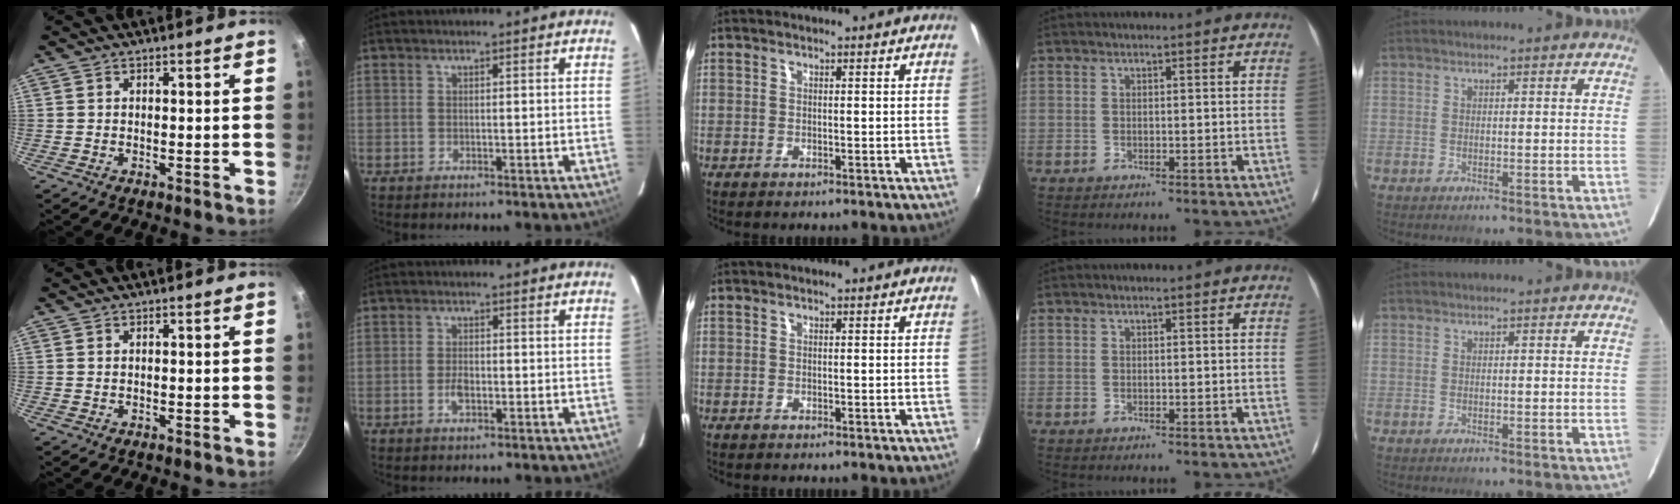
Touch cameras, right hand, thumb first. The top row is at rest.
{"index": {"total": 2.9, "force": [-1.0, 1.5, 2.3], "torque": [-0.046, 0.000, -0.017]}}